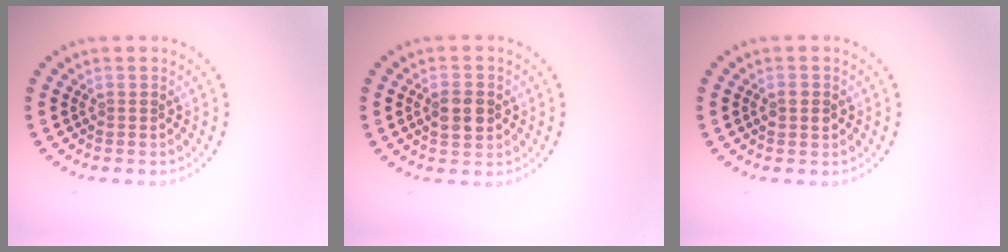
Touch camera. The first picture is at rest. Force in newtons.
{"total": 3.3, "press": 3.3, "slide": 0.2}
{"total": 1.7, "press": 1.7, "slide": 0.1}